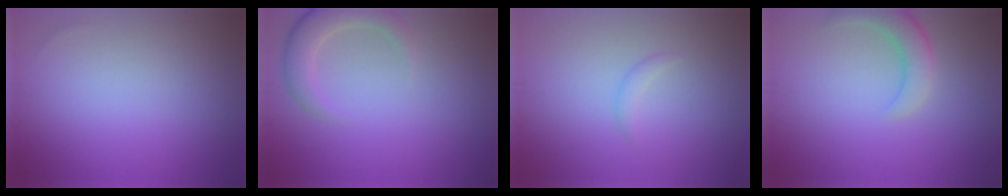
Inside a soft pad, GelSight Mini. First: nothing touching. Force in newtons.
{"total": 3.6, "press": 3.5, "slide": 0.5}
{"total": 0.9, "press": 0.9, "slide": 0.0}
{"total": 3.4, "press": 3.4, "slide": 0.3}